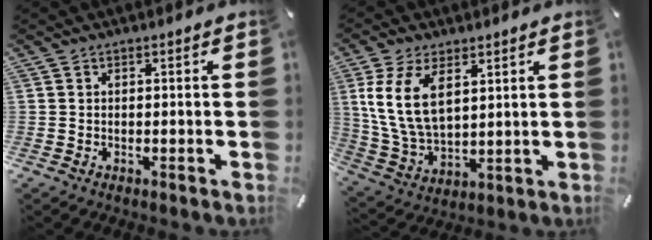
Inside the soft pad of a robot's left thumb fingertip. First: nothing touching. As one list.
[{"total": 11.8, "force": [4.5, 7.0, 8.3], "torque": [-0.201, -0.013, 0.079]}]